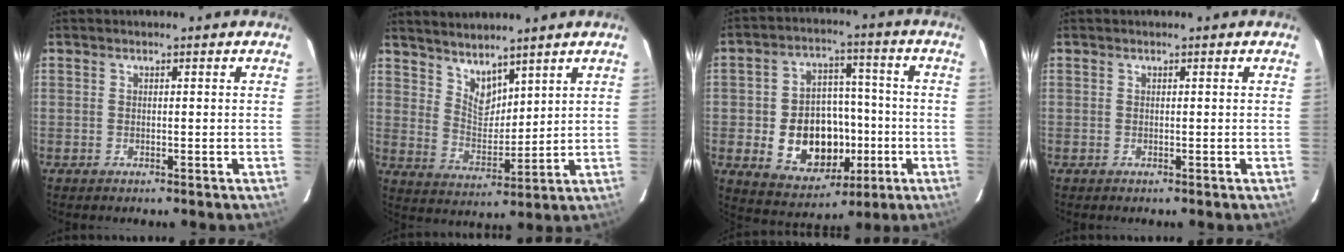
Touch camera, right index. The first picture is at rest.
{"total": 8.0, "force": [6.6, 3.1, 3.3], "torque": [-0.050, 0.001, 0.130]}
{"total": 14.8, "force": [-3.5, 10.9, 9.5], "torque": [-0.200, 0.019, -0.032]}
{"total": 0.0}